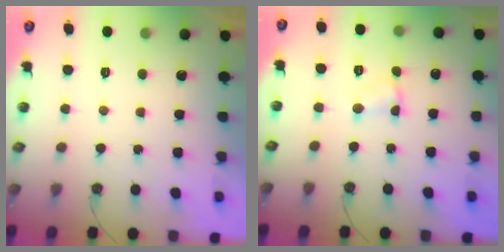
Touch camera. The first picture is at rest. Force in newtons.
{"total": 2.3, "press": 2.3, "slide": 0.3}